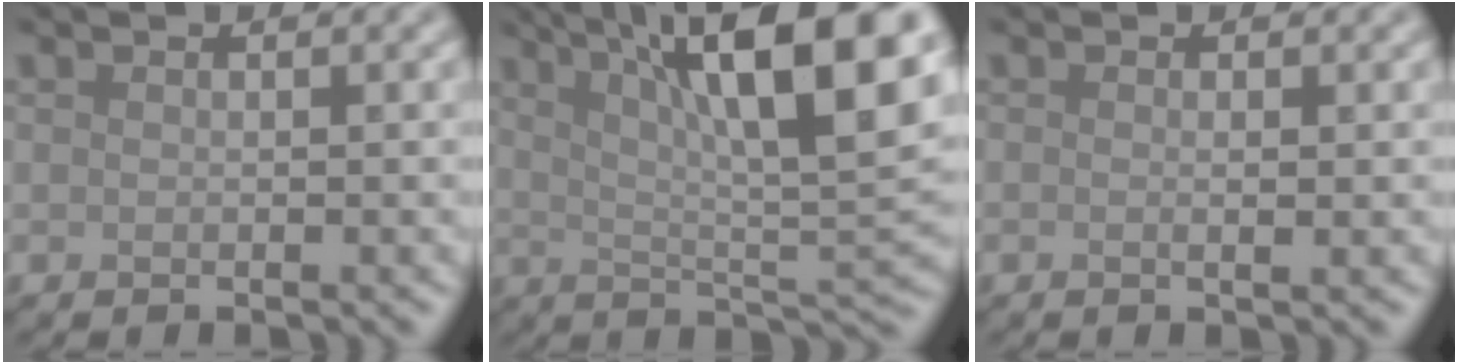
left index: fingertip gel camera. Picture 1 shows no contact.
{"total": 14.5, "force": [6.3, 3.6, 12.6], "torque": [-0.179, 0.010, 0.104]}
{"total": 0.9, "force": [0.0, 0.2, 0.8], "torque": [-0.012, -0.002, -0.001]}